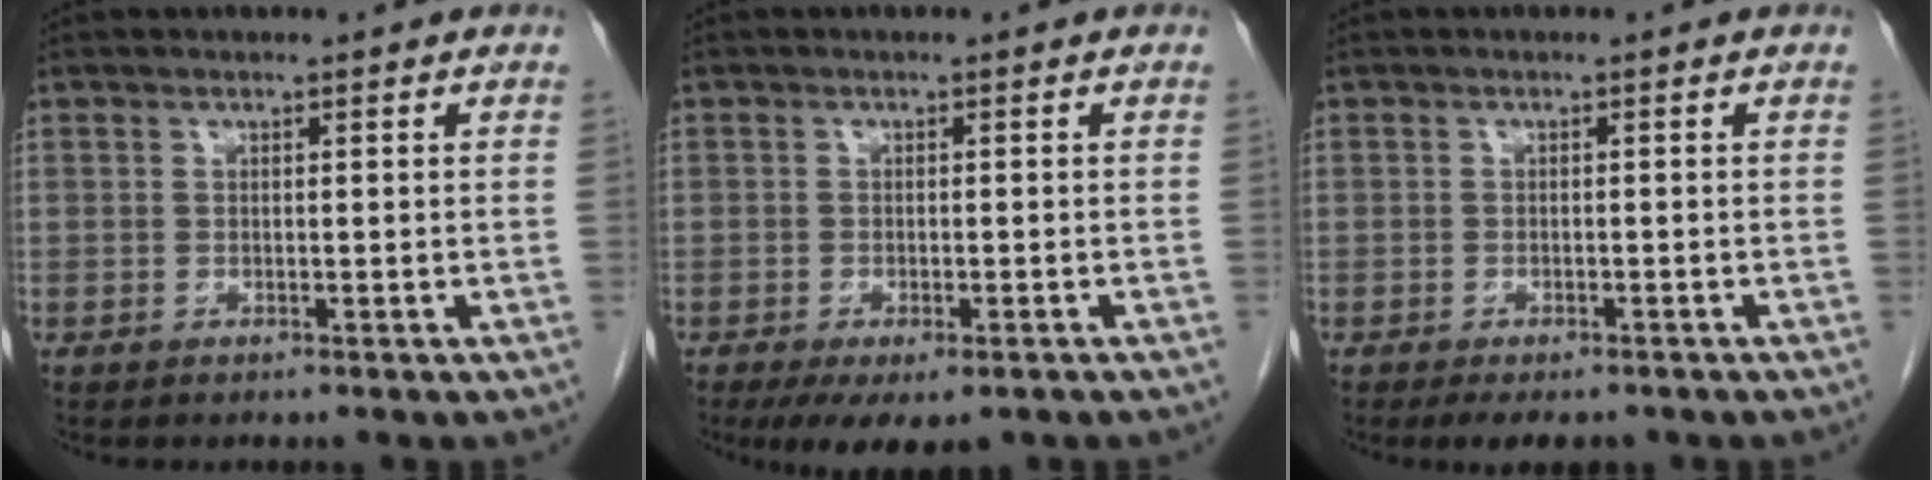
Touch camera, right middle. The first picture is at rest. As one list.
[{"total": 6.9, "force": [-4.5, 2.9, 4.2], "torque": [-0.062, -0.011, -0.068]}, {"total": 4.6, "force": [-3.7, 2.0, 2.0], "torque": [-0.024, -0.006, -0.049]}]